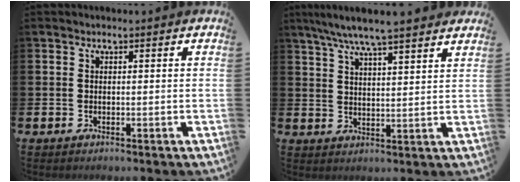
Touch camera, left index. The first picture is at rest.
{"total": 7.1, "force": [6.6, 0.3, 2.6], "torque": [-0.065, -0.025, 0.118]}